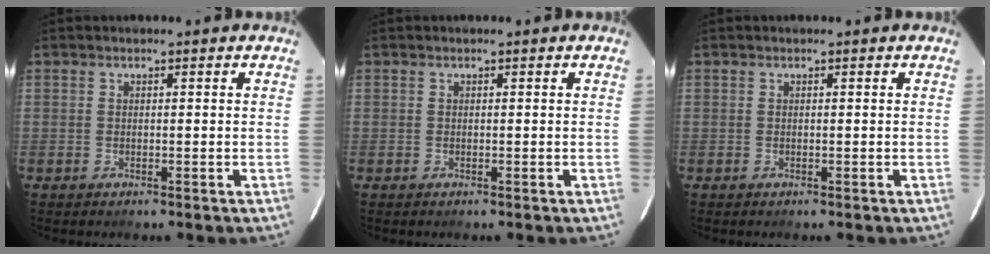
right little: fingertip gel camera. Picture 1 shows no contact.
{"total": 0.0}
{"total": 0.0}